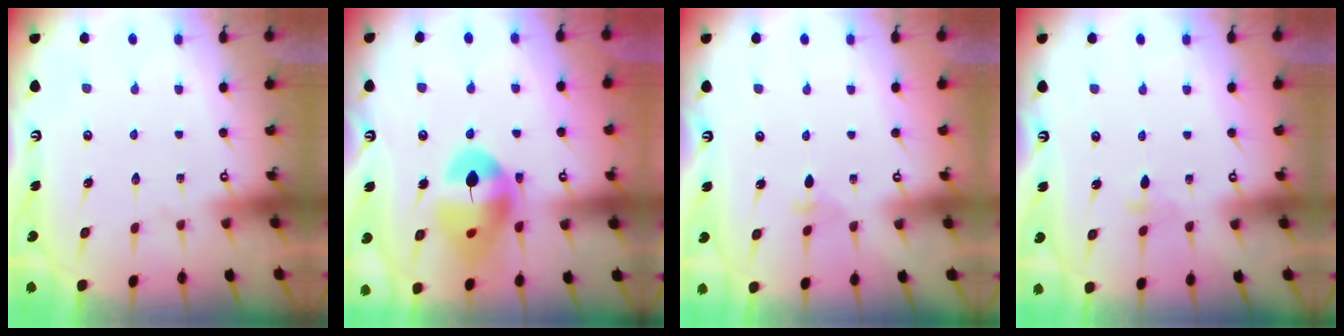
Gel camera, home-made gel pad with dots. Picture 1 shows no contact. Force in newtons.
{"total": 13.9, "press": 13.8, "slide": 1.5}
{"total": 3.3, "press": 3.2, "slide": 0.7}
{"total": 3.0, "press": 2.9, "slide": 0.6}